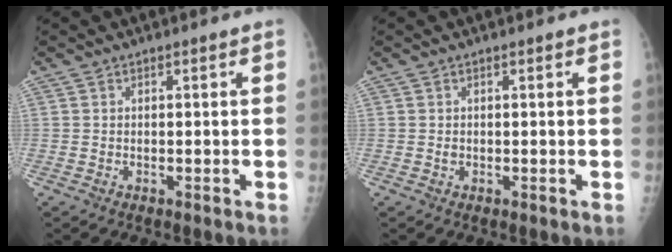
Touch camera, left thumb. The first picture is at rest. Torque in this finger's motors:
{"motor_torque": [0.04, 0.18, 0.32, 0.13, 0.00]}